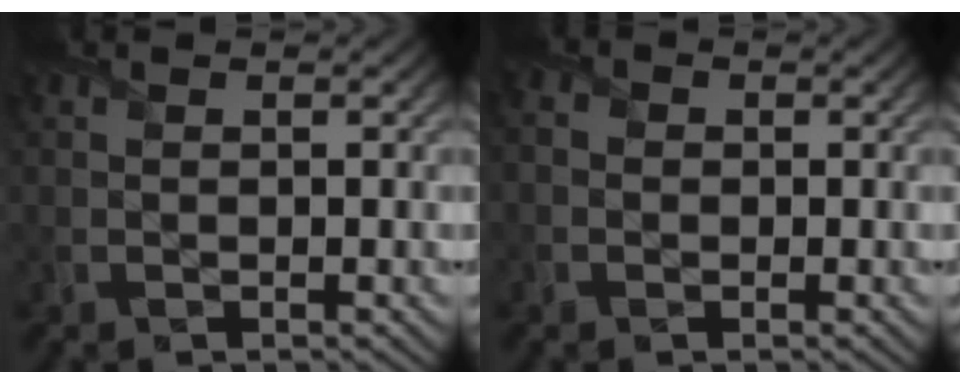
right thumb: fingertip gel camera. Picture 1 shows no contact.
{"total": 1.8, "force": [-0.2, 1.7, 0.7], "torque": [-0.017, 0.003, -0.011]}